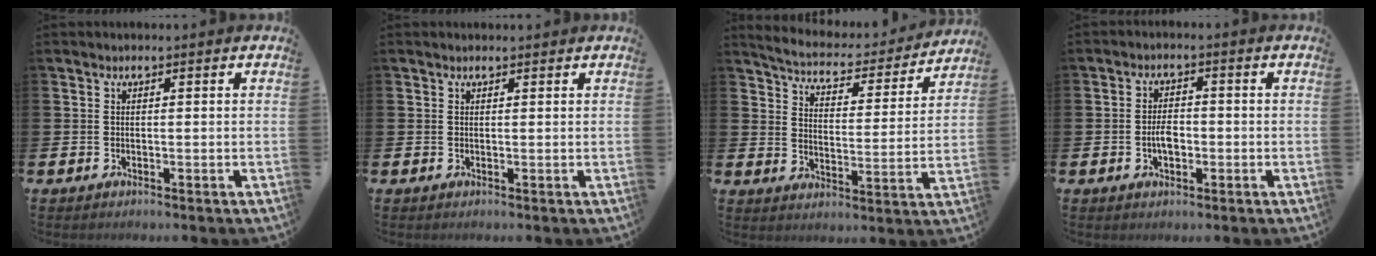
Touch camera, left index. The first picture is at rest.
{"total": 0.5, "force": [0.5, 0.1, 0.1], "torque": [0.007, -0.003, 0.007]}
{"total": 5.9, "force": [5.7, 0.9, 1.2], "torque": [-0.056, -0.045, 0.095]}
{"total": 3.0, "force": [-0.6, 1.7, 2.4], "torque": [-0.036, 0.000, -0.013]}